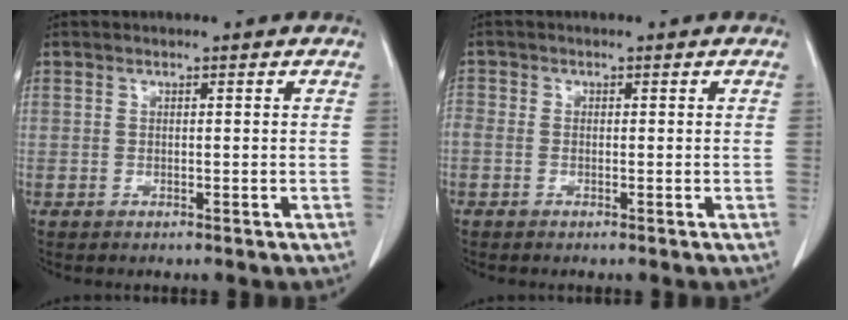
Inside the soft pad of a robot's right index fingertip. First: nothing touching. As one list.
[{"total": 2.4, "force": [-0.3, 1.7, 1.7], "torque": [-0.060, 0.009, -0.004]}]